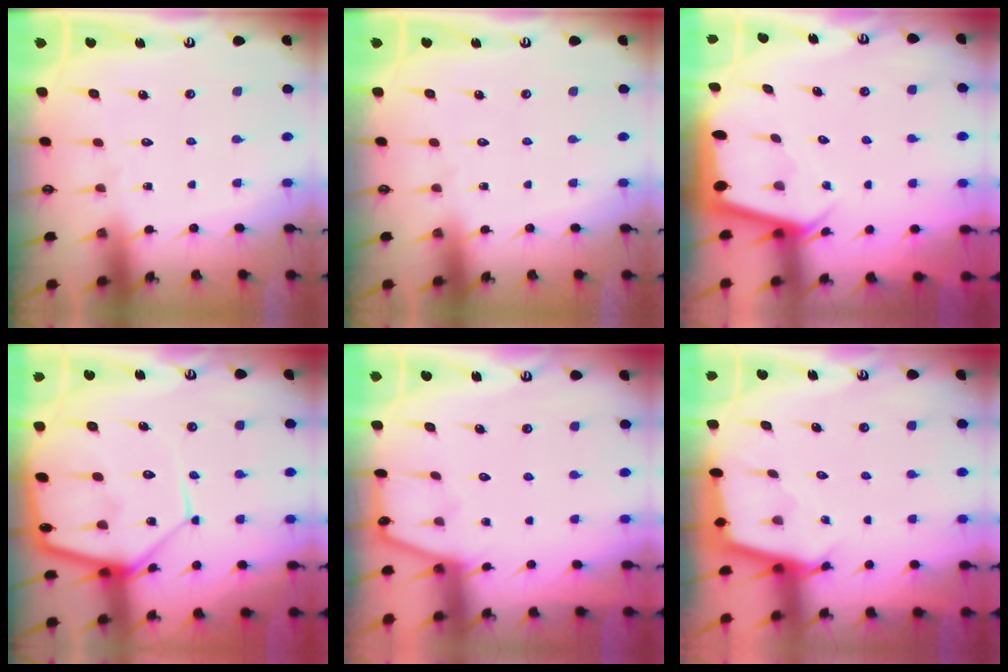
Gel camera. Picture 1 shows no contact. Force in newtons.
{"total": 0.0}
{"total": 2.5, "press": 2.5, "slide": 0.2}
{"total": 15.6, "press": 15.5, "slide": 1.5}
{"total": 2.4, "press": 2.3, "slide": 0.5}
{"total": 2.5, "press": 2.5, "slide": 0.1}